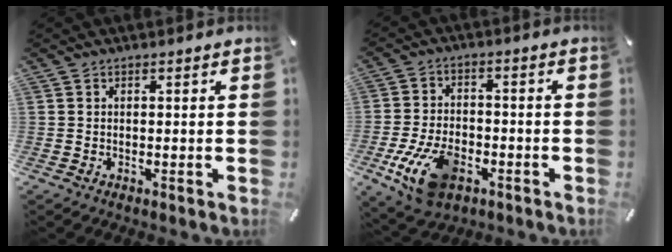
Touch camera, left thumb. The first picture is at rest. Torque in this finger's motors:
{"motor_torque": [1.25, 1.84, 0.32, -0.01, 0.27]}